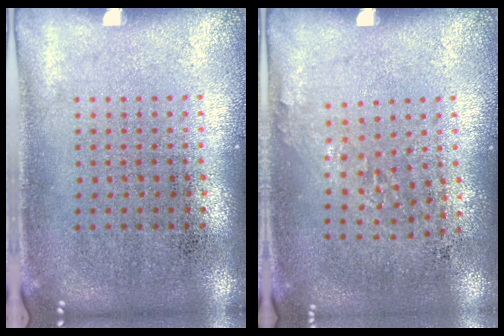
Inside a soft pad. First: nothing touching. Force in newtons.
{"total": 0.9, "press": 0.7, "slide": 0.7}